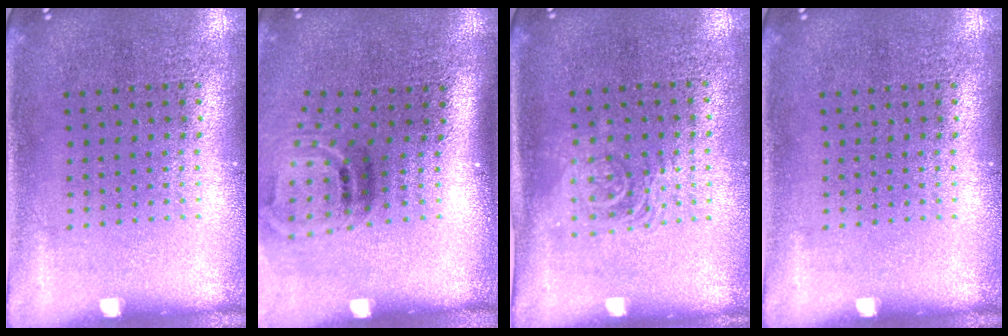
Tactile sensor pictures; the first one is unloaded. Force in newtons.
{"total": 2.0, "press": 1.3, "slide": 1.6}
{"total": 1.4, "press": 1.2, "slide": 0.7}
{"total": 0.0}